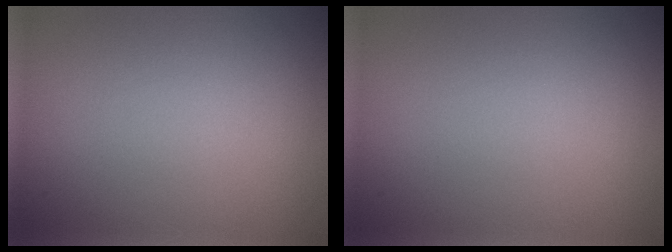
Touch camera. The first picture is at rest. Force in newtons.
{"total": 0.0}